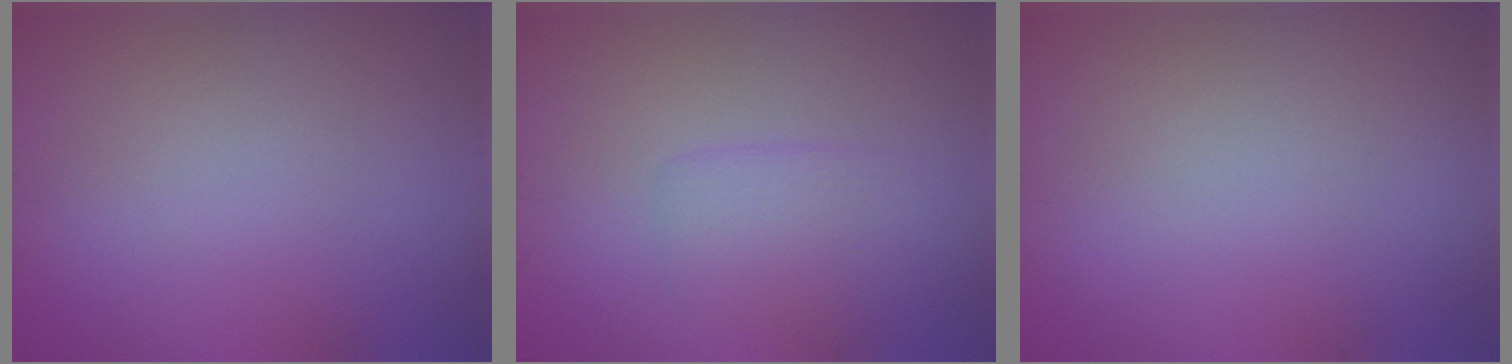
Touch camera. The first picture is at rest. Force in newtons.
{"total": 1.9, "press": 1.9, "slide": 0.1}
{"total": 0.0}